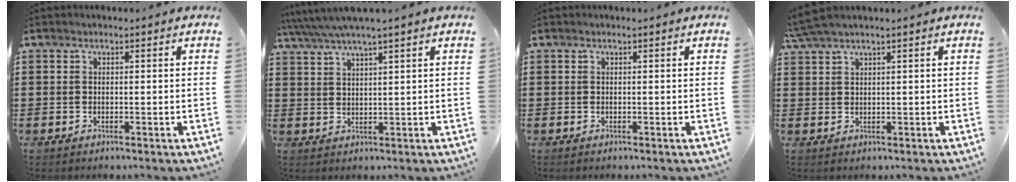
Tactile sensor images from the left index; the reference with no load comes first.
{"total": 3.6, "force": [2.9, -0.3, 2.2], "torque": [-0.051, -0.005, 0.050]}
{"total": 0.0}
{"total": 2.4, "force": [1.8, -0.1, 1.5], "torque": [-0.034, 0.002, 0.035]}